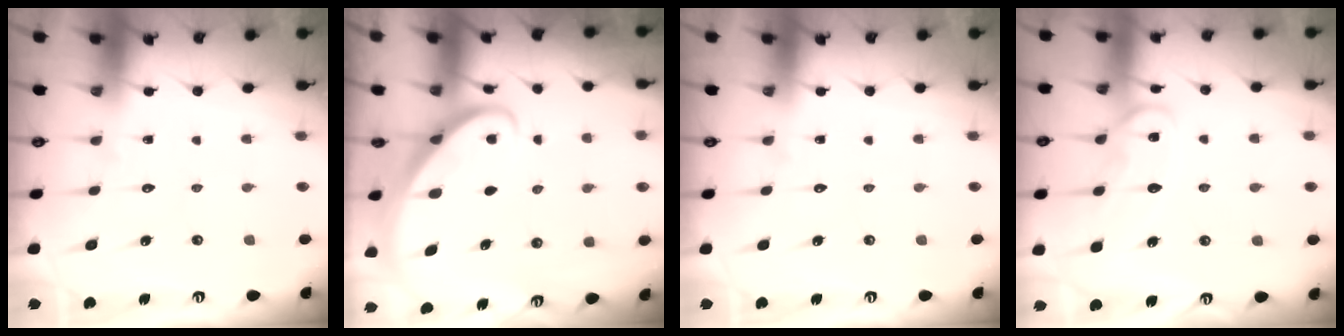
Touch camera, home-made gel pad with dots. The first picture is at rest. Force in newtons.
{"total": 2.7, "press": 2.6, "slide": 0.2}
{"total": 0.0}
{"total": 11.5, "press": 11.4, "slide": 1.1}